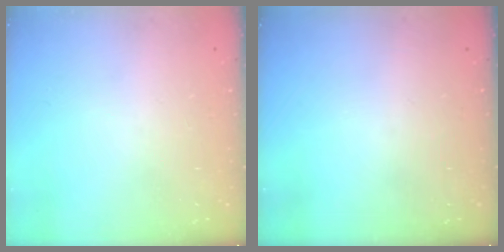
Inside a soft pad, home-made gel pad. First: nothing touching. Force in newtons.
{"total": 0.0}